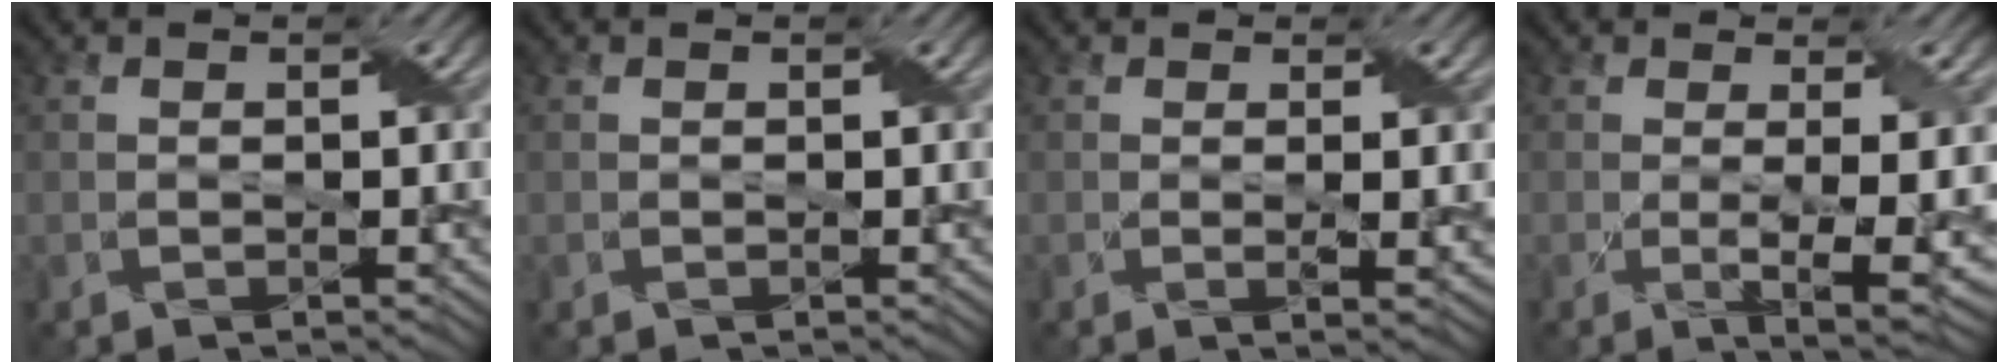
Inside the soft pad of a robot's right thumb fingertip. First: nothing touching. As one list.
[{"total": 0.0}, {"total": 2.7, "force": [0.3, 0.4, 2.6], "torque": [-0.046, 0.001, 0.006]}, {"total": 5.5, "force": [-0.2, 1.0, 5.4], "torque": [-0.094, -0.011, 0.002]}]